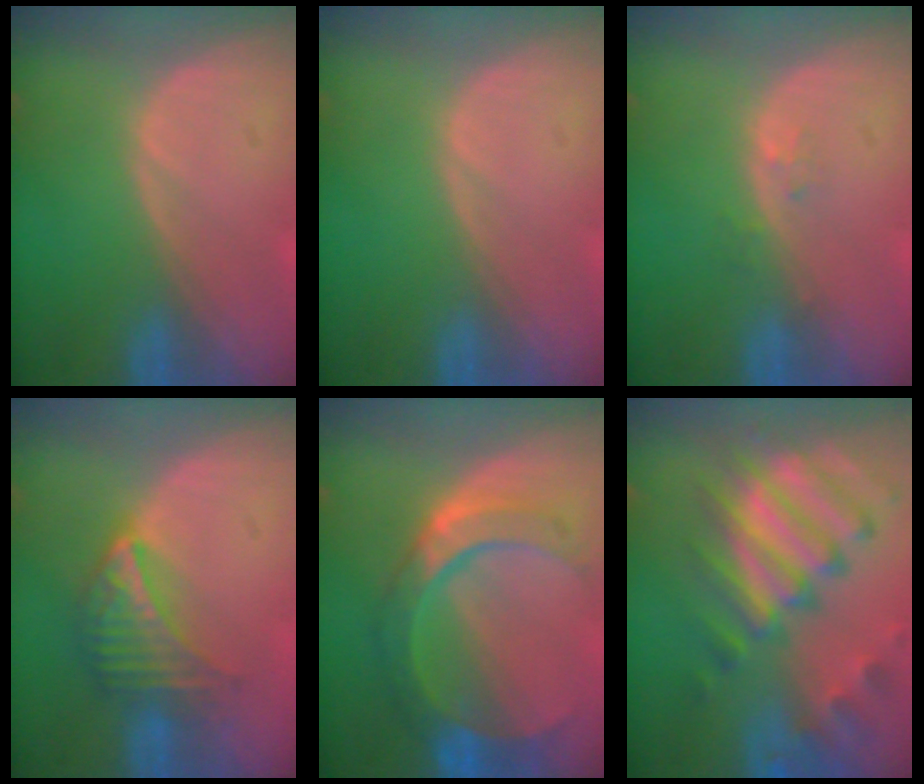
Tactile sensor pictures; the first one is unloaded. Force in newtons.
{"total": 0.0}
{"total": 1.2, "press": 1.2, "slide": 0.1}
{"total": 7.3, "press": 6.3, "slide": 3.5}
{"total": 8.5, "press": 8.5, "slide": 0.5}
{"total": 11.8, "press": 10.2, "slide": 5.9}